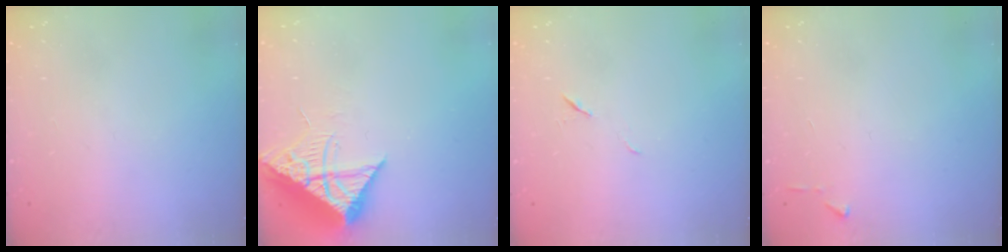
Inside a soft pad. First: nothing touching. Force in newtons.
{"total": 9.7, "press": 9.7, "slide": 1.0}
{"total": 3.8, "press": 3.4, "slide": 1.7}
{"total": 3.9, "press": 3.9, "slide": 0.5}